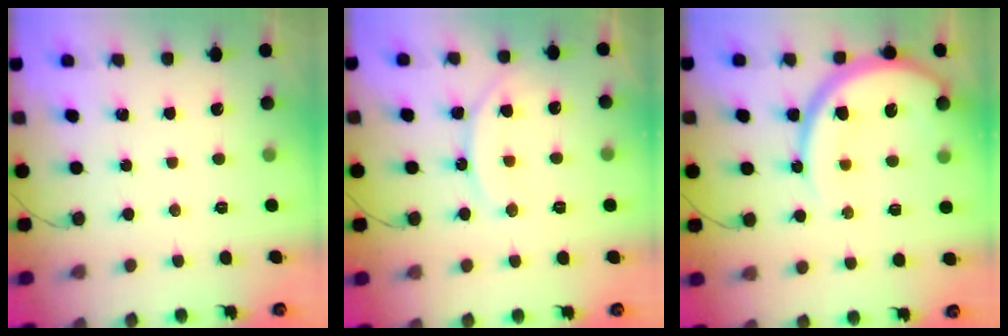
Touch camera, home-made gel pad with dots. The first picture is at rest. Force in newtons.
{"total": 12.7, "press": 12.6, "slide": 1.5}
{"total": 15.1, "press": 15.0, "slide": 1.6}